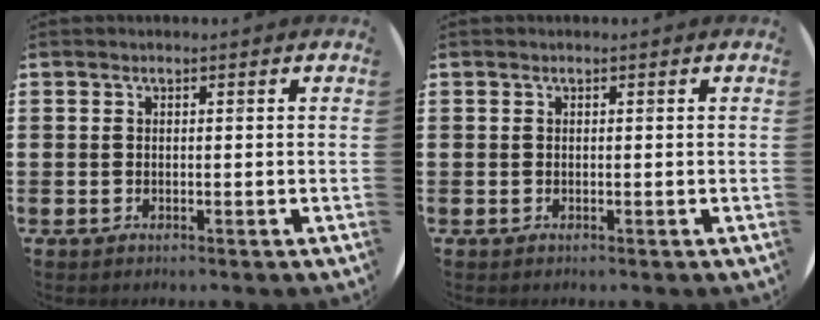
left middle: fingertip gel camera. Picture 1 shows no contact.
{"total": 0.0}